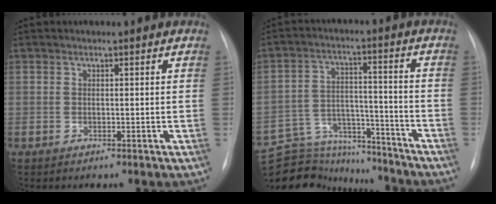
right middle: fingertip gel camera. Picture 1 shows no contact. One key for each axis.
{"total": 16.3, "fx": -15.4, "fy": 4.8, "fz": 2.3, "tx": -0.051, "ty": 0.044, "tz": -0.230}